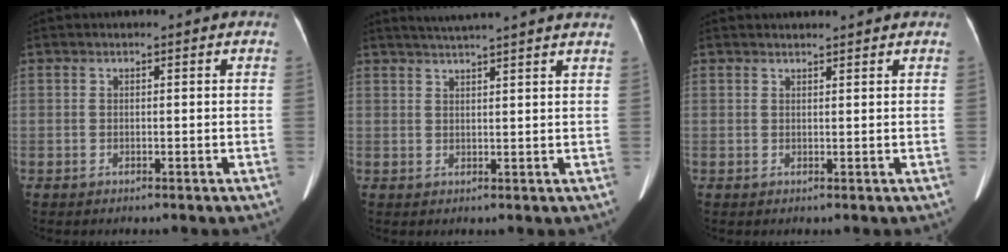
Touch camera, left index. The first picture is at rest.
{"total": 11.0, "force": [10.0, -0.8, 4.7], "torque": [-0.078, 0.020, 0.124]}
{"total": 2.9, "force": [2.8, 0.3, 0.5], "torque": [-0.012, 0.015, 0.037]}